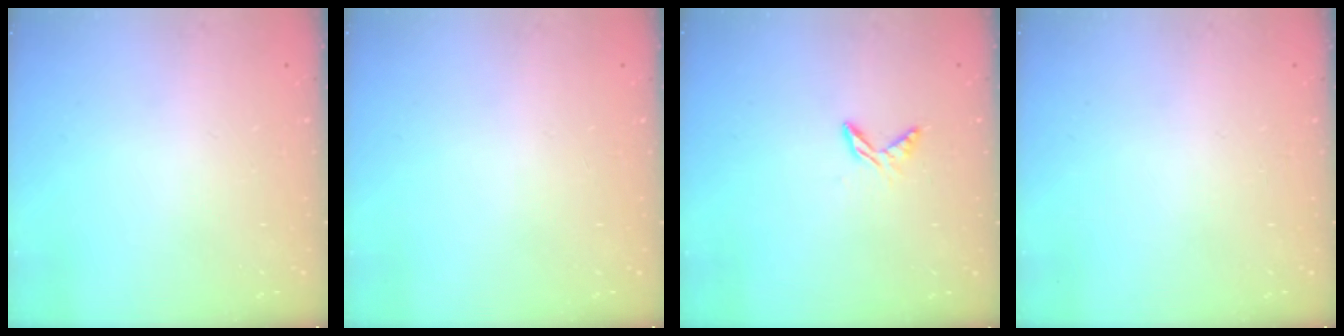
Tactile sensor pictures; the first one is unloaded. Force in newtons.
{"total": 0.0}
{"total": 5.1, "press": 5.1, "slide": 0.4}
{"total": 0.0}